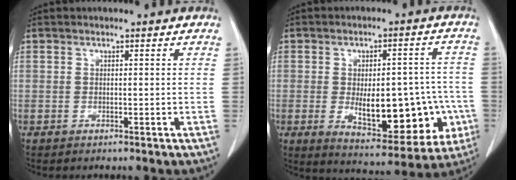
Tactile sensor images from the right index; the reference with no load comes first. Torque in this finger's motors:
{"motor_torque": [1.19, -0.84, 0.32, 0.13]}